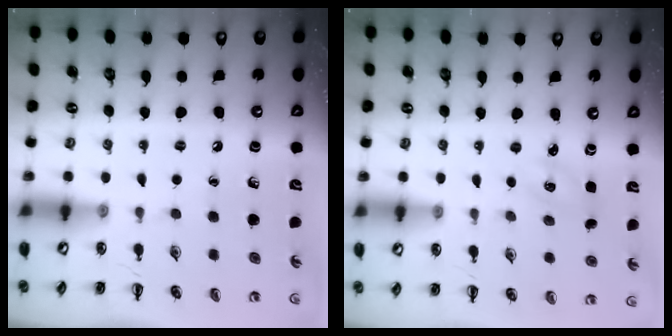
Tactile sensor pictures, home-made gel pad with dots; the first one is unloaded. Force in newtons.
{"total": 1.8, "press": 1.7, "slide": 0.5}